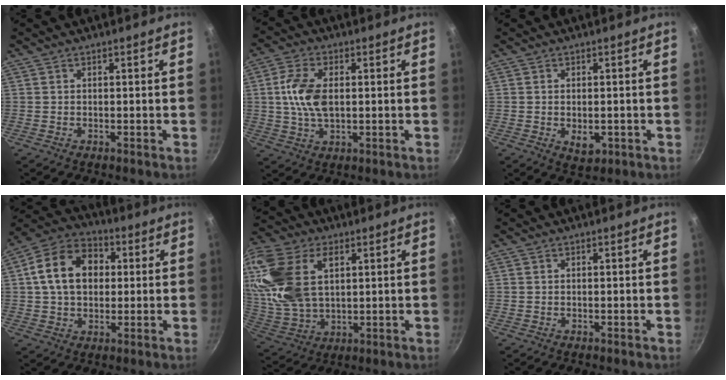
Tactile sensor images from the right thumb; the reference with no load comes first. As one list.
[{"total": 9.2, "force": [0.9, 5.1, 7.6], "torque": [-0.145, 0.006, 0.015]}, {"total": 3.9, "force": [-0.8, 2.5, 2.9], "torque": [-0.040, -0.004, -0.005]}, {"total": 14.1, "force": [2.1, 10.4, 9.2], "torque": [-0.135, 0.023, 0.022]}, {"total": 21.8, "force": [7.0, 13.7, 15.5], "torque": [-0.330, -0.012, 0.140]}, {"total": 0.0}]